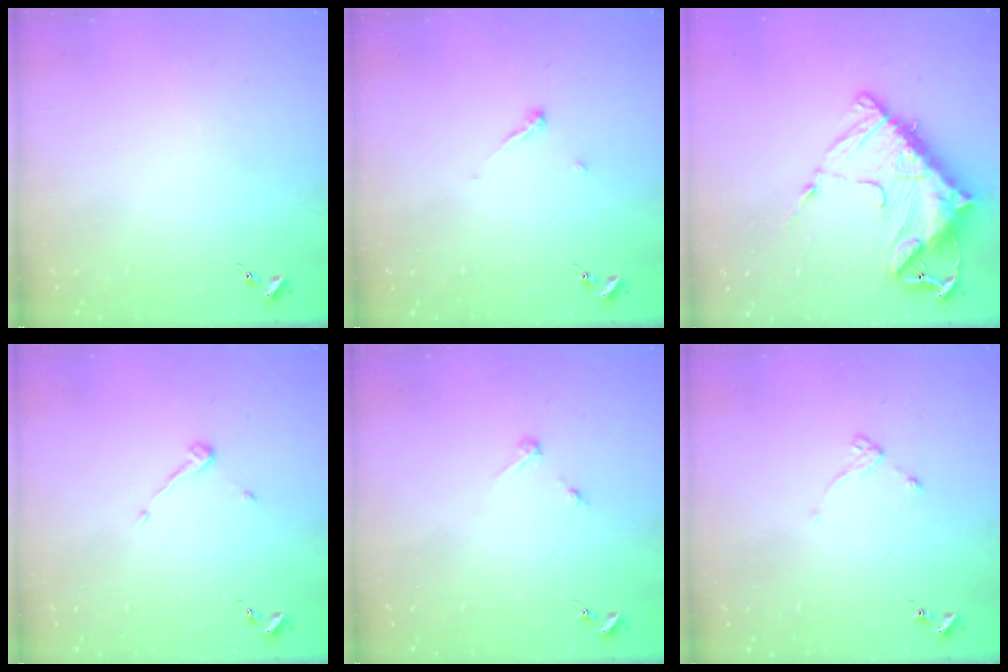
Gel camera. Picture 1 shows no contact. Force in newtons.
{"total": 3.4, "press": 3.4, "slide": 0.4}
{"total": 18.7, "press": 18.6, "slide": 1.9}
{"total": 3.6, "press": 3.6, "slide": 0.2}
{"total": 2.7, "press": 2.7, "slide": 0.3}
{"total": 4.3, "press": 4.2, "slide": 0.6}